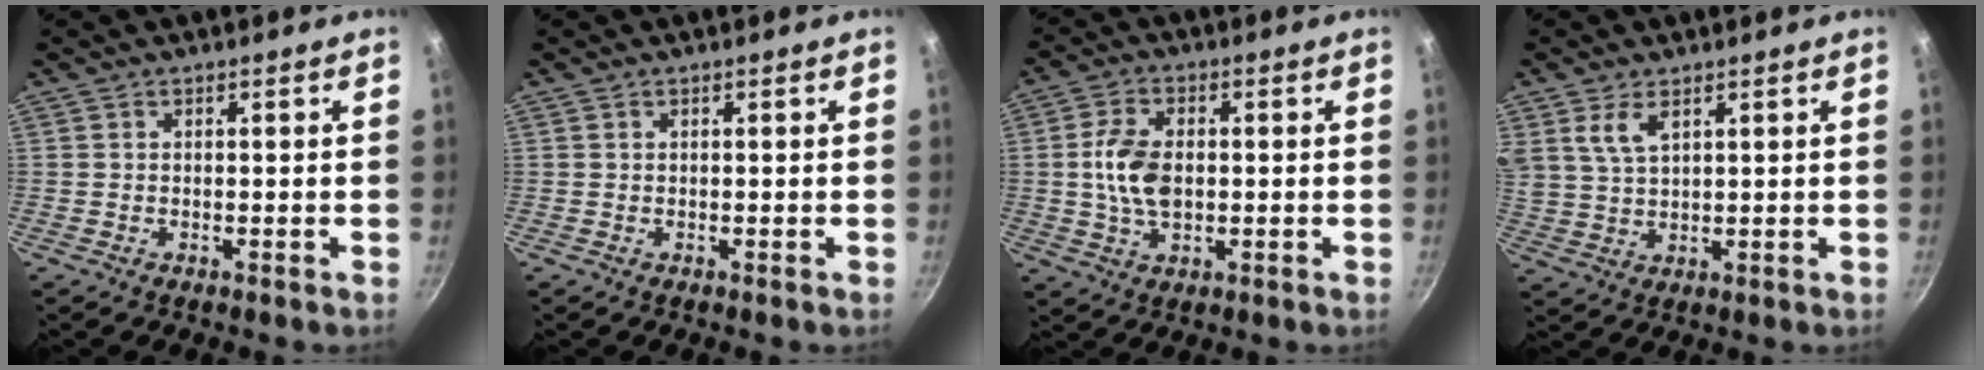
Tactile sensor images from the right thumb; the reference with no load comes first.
{"total": 0.0}
{"total": 8.6, "force": [0.1, 5.2, 6.8], "torque": [-0.130, 0.004, 0.003]}
{"total": 5.3, "force": [2.9, 2.7, 3.6], "torque": [-0.072, -0.011, 0.065]}